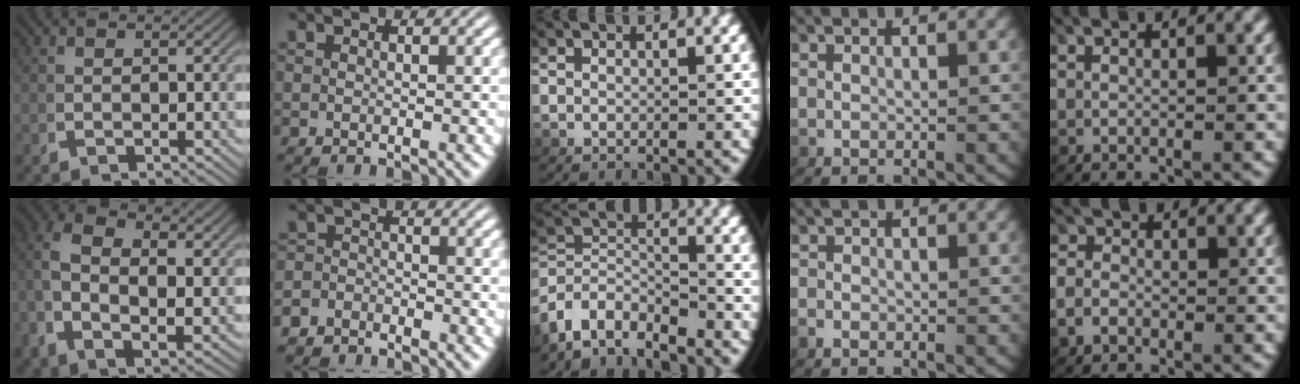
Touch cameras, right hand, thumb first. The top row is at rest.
{"thumb": {"total": 6.7, "force": [1.3, 4.0, 5.3], "torque": [-0.120, -0.017, 0.028]}, "index": {"total": 3.2, "force": [-3.1, 0.7, -0.4], "torque": [0.016, -0.016, -0.050]}, "middle": {"total": 5.5, "force": [-3.4, 4.0, 1.8], "torque": [-0.065, -0.035, -0.053]}, "ring": {"total": 0.8, "force": [-0.7, 0.4, 0.1], "torque": [-0.012, -0.006, -0.011]}, "little": {"total": 2.1, "force": [-0.8, 1.8, 0.7], "torque": [-0.020, -0.004, -0.018]}}